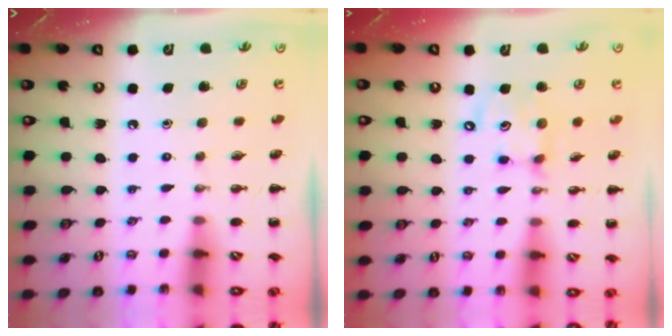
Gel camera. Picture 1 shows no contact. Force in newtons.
{"total": 10.1, "press": 9.9, "slide": 1.9}